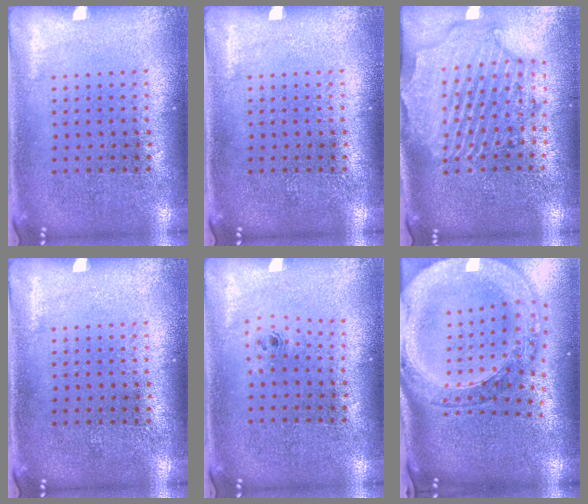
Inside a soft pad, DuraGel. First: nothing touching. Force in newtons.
{"total": 0.0}
{"total": 2.6, "press": 2.3, "slide": 1.1}
{"total": 0.0}
{"total": 0.7, "press": 0.4, "slide": 0.6}
{"total": 3.6, "press": 2.9, "slide": 2.1}